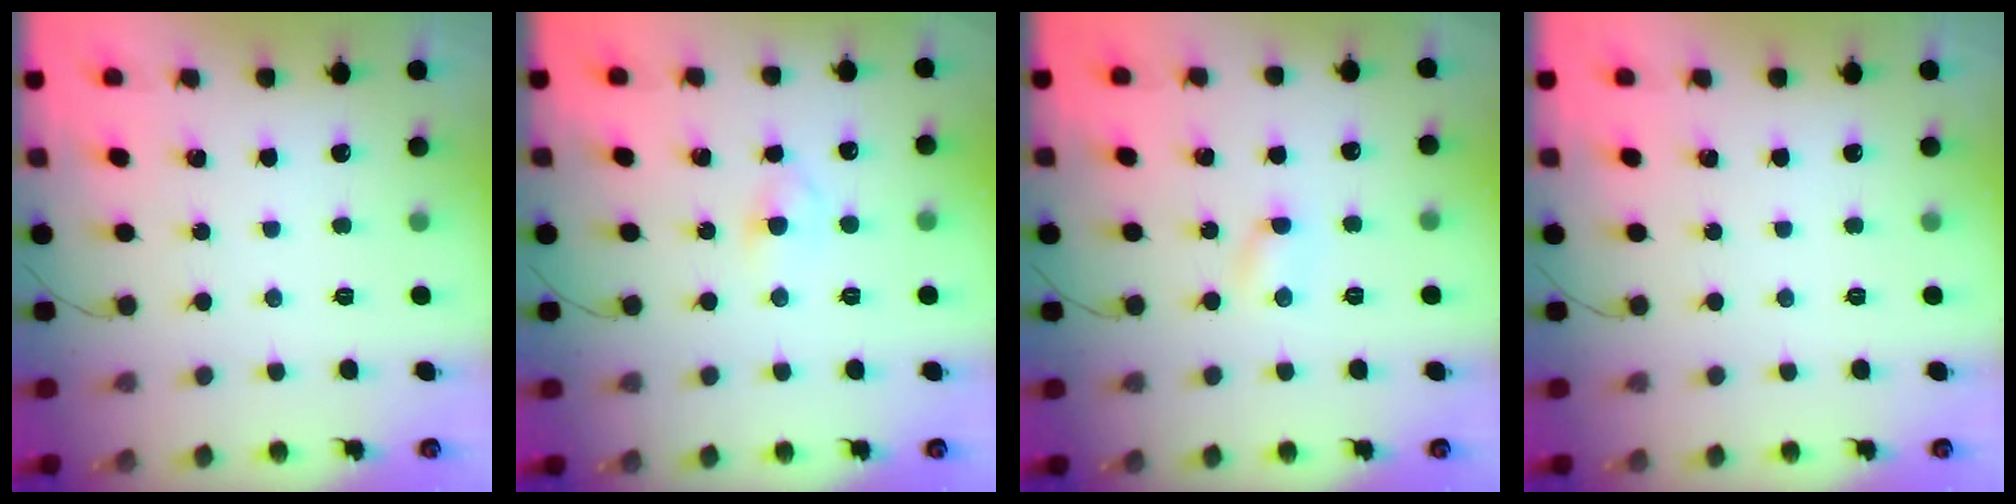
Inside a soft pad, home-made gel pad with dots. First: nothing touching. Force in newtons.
{"total": 3.3, "press": 3.0, "slide": 1.3}
{"total": 2.7, "press": 2.6, "slide": 0.8}
{"total": 0.0}